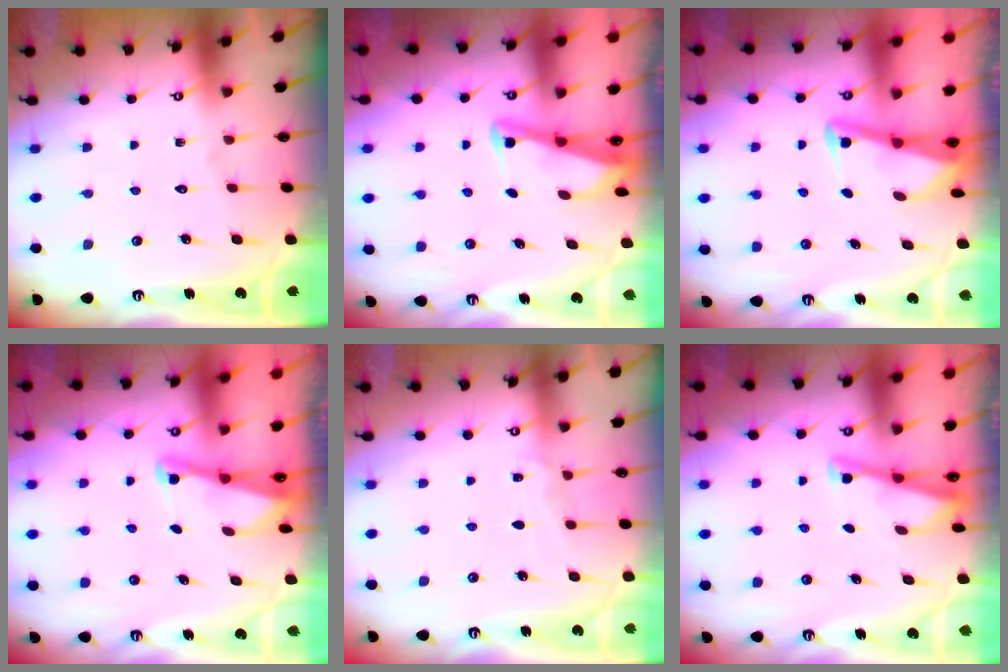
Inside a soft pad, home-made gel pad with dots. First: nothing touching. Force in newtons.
{"total": 2.7, "press": 2.7, "slide": 0.3}
{"total": 3.0, "press": 3.0, "slide": 0.5}
{"total": 2.0, "press": 2.0, "slide": 0.2}
{"total": 3.4, "press": 3.3, "slide": 0.5}
{"total": 3.1, "press": 3.1, "slide": 0.3}